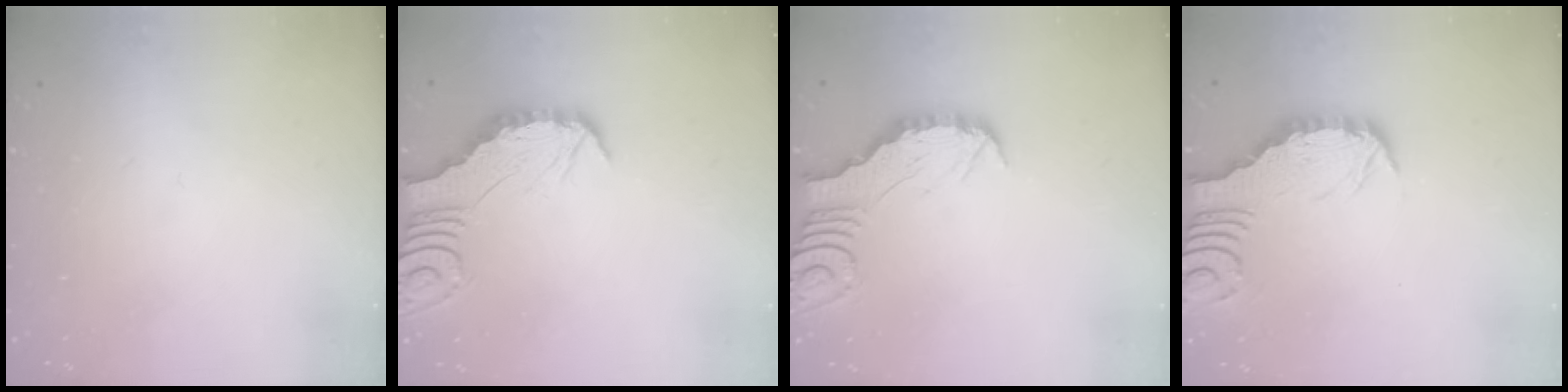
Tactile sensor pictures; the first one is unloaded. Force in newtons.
{"total": 3.0, "press": 3.0, "slide": 0.3}
{"total": 3.3, "press": 3.3, "slide": 0.3}
{"total": 3.0, "press": 2.9, "slide": 0.3}